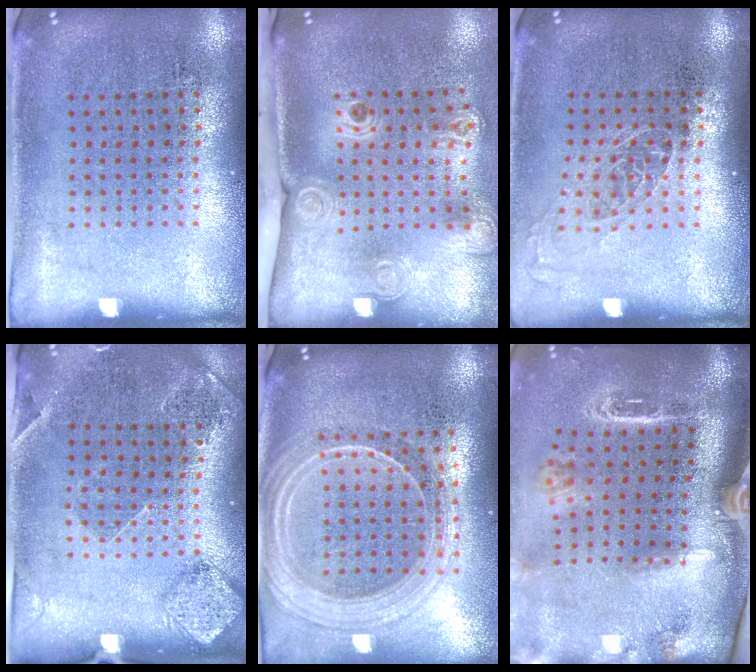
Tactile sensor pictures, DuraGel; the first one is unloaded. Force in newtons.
{"total": 2.3, "press": 1.7, "slide": 1.6}
{"total": 1.0, "press": 0.9, "slide": 0.4}
{"total": 1.5, "press": 1.4, "slide": 0.4}
{"total": 2.2, "press": 1.9, "slide": 1.0}
{"total": 3.0, "press": 2.1, "slide": 2.1}